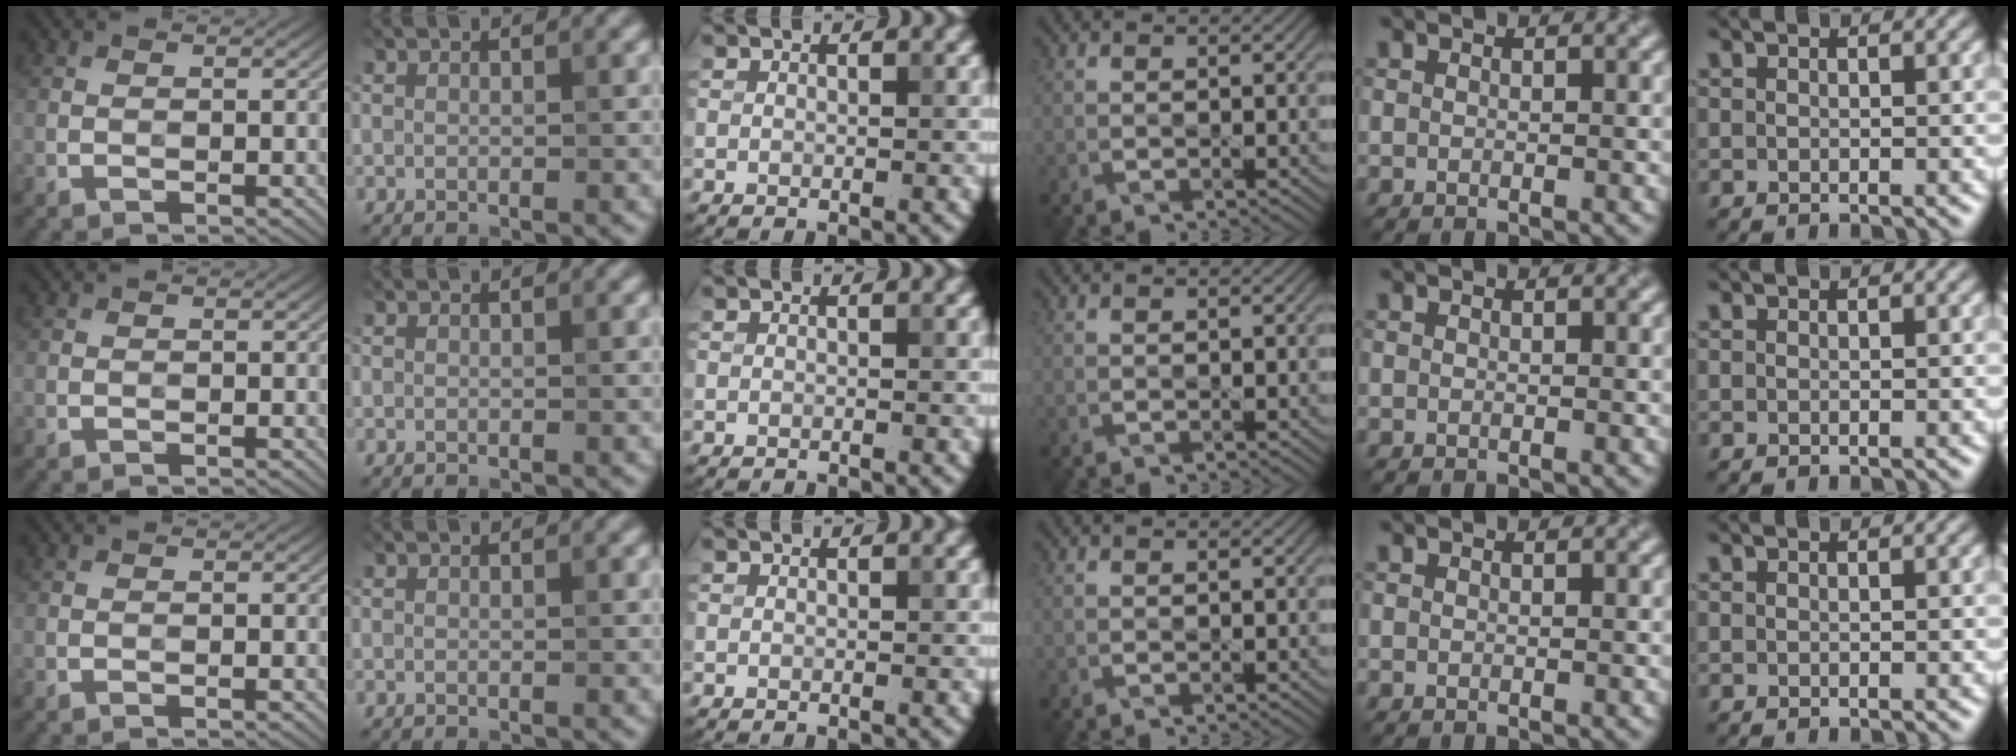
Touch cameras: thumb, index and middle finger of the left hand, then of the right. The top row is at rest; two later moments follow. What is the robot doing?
{"motion": "pour", "object": "pitcher"}